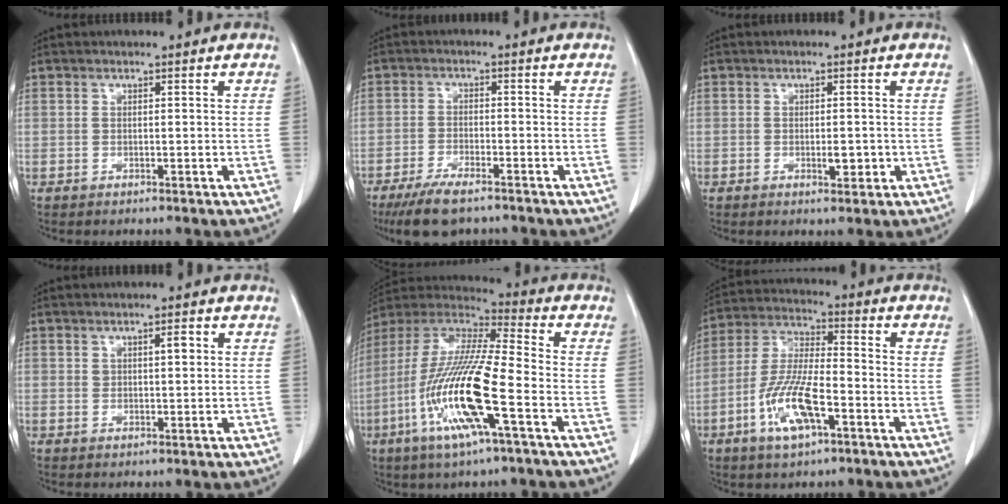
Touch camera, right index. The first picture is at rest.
{"total": 7.4, "force": [-5.6, 1.8, 4.4], "torque": [-0.082, -0.016, -0.098]}
{"total": 2.3, "force": [-0.5, 0.9, 2.1], "torque": [-0.033, -0.001, -0.004]}
{"total": 2.0, "force": [0.8, 0.8, 1.7], "torque": [-0.024, 0.001, 0.013]}
{"total": 17.7, "force": [-6.0, 1.5, 16.6], "torque": [-0.345, -0.015, -0.119]}
{"total": 11.5, "force": [-4.8, 3.2, 9.9], "torque": [-0.210, -0.002, -0.089]}